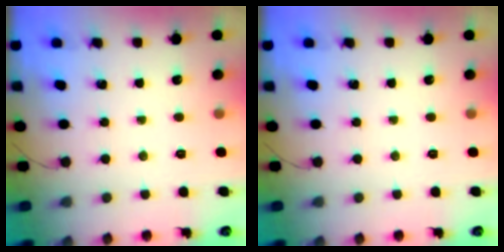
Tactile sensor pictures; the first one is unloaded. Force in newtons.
{"total": 0.0}